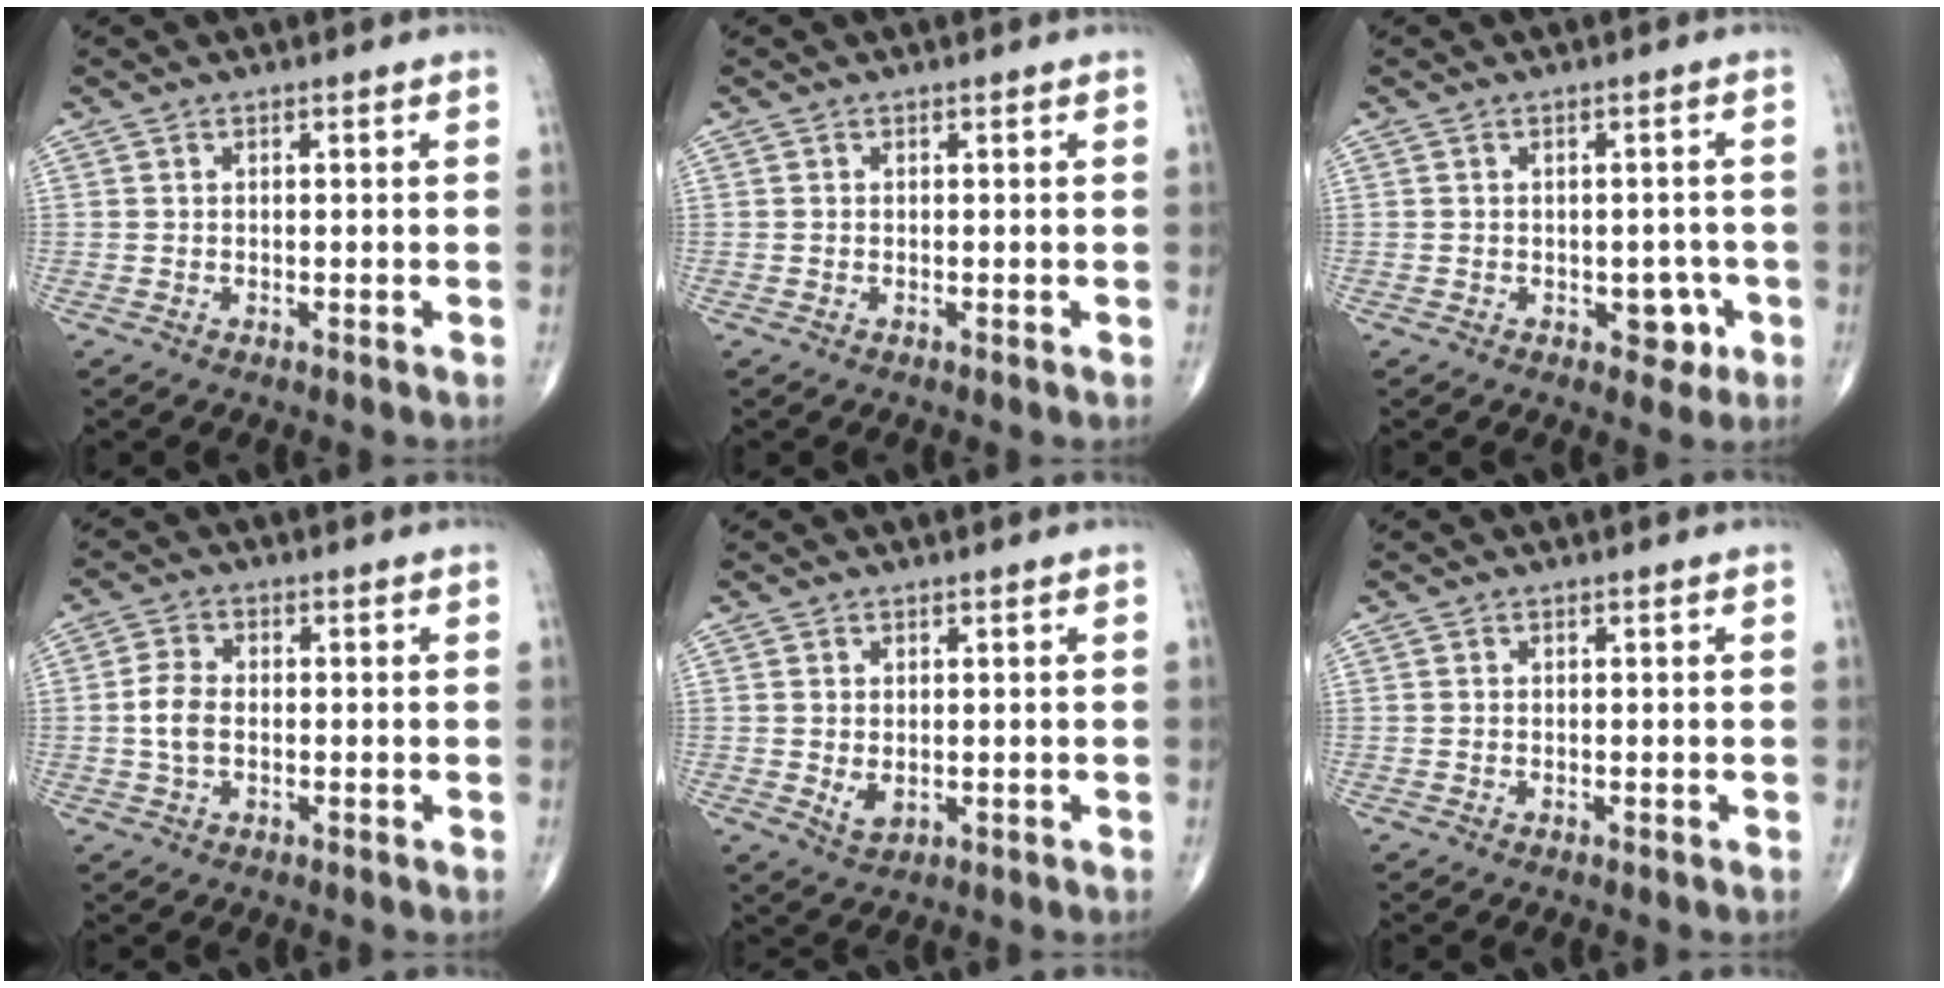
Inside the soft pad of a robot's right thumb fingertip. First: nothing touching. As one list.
[{"total": 0.0}, {"total": 4.0, "force": [-1.3, 2.7, 2.7], "torque": [-0.007, 0.005, -0.014]}, {"total": 4.7, "force": [-0.3, 2.9, 3.7], "torque": [-0.078, 0.007, -0.011]}, {"total": 2.7, "force": [0.0, 1.7, 2.1], "torque": [-0.032, -0.009, 0.008]}, {"total": 0.0}]